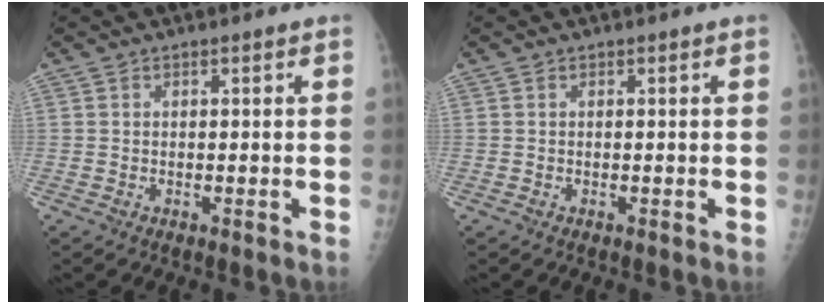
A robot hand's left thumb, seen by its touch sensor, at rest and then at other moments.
{"total": 0.0}